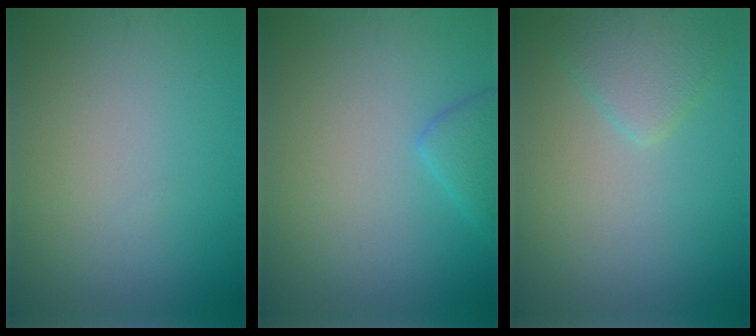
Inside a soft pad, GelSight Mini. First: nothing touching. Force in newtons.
{"total": 2.0, "press": 1.9, "slide": 0.2}
{"total": 2.5, "press": 2.5, "slide": 0.2}